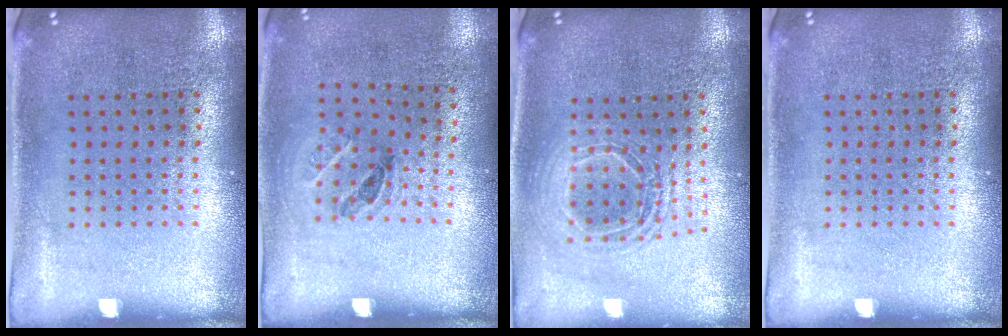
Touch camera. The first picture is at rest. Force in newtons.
{"total": 1.2, "press": 0.7, "slide": 0.9}
{"total": 1.7, "press": 1.4, "slide": 0.9}
{"total": 0.0}